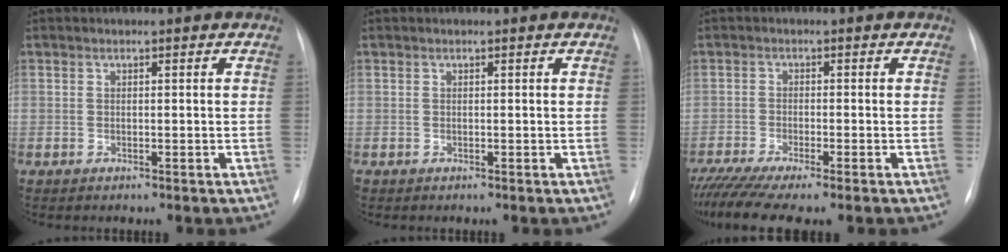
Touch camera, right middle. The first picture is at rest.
{"total": 0.0}
{"total": 9.0, "force": [-7.2, 0.7, 5.3], "torque": [-0.083, -0.015, -0.115]}